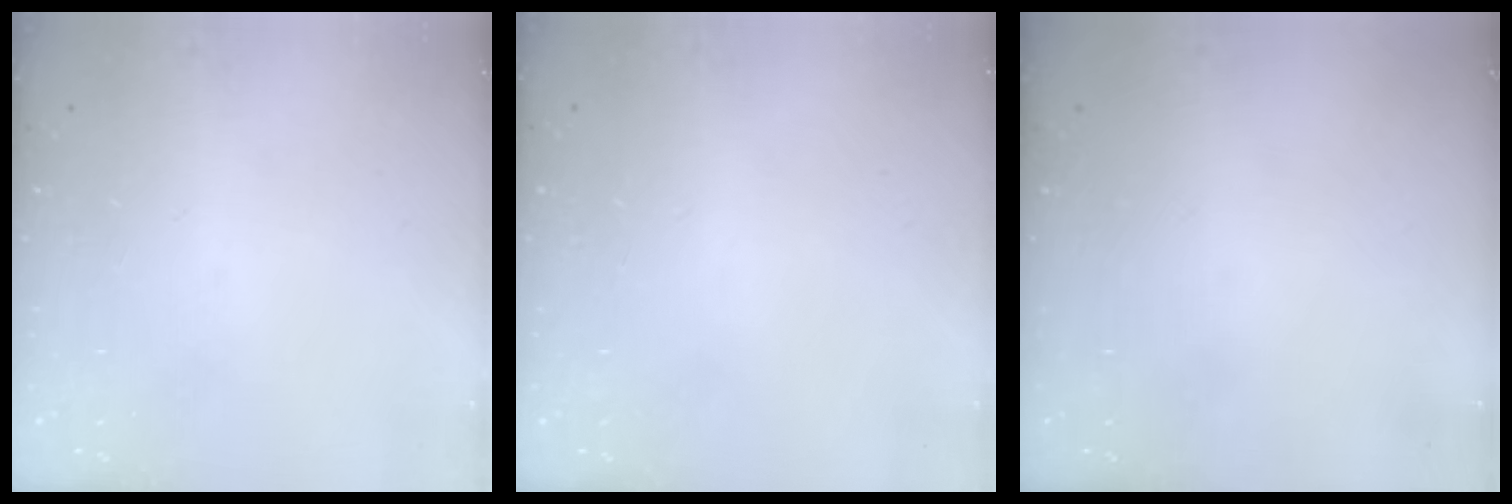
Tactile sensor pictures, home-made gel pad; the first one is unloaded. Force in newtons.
{"total": 2.4, "press": 2.4, "slide": 0.2}
{"total": 0.0}